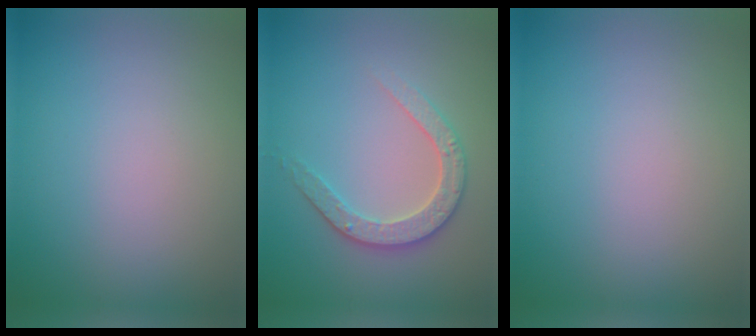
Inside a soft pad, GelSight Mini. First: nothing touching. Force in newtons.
{"total": 3.1, "press": 2.9, "slide": 1.2}
{"total": 0.0}